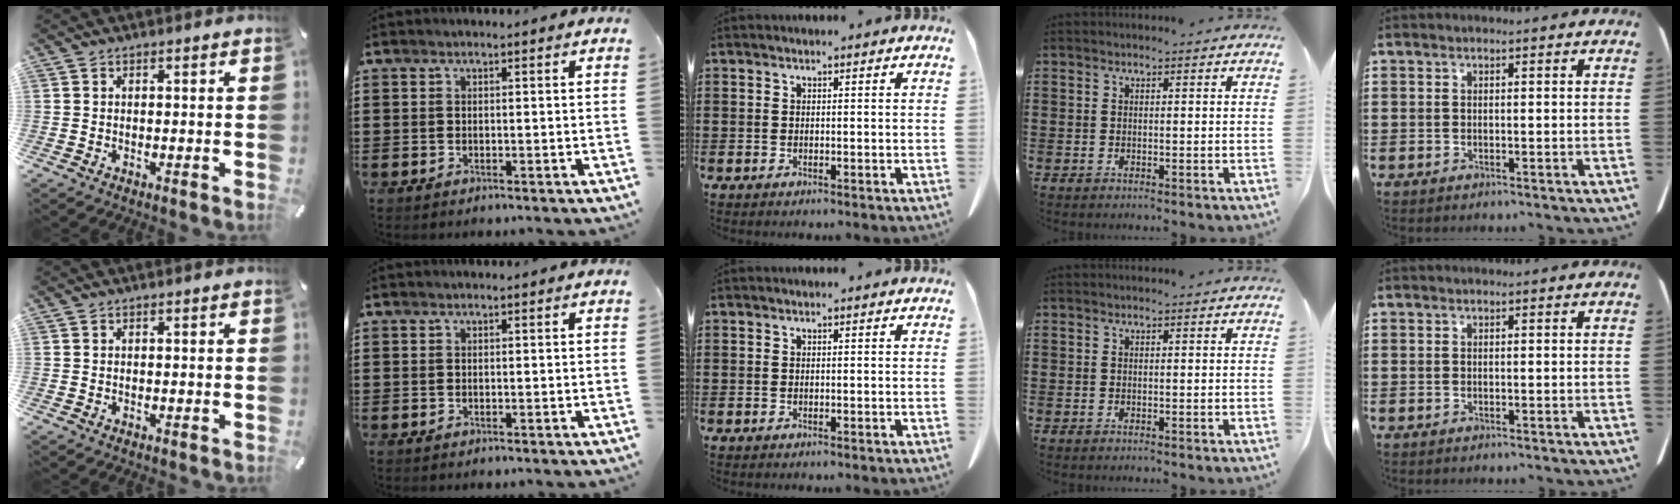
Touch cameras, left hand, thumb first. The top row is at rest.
{}